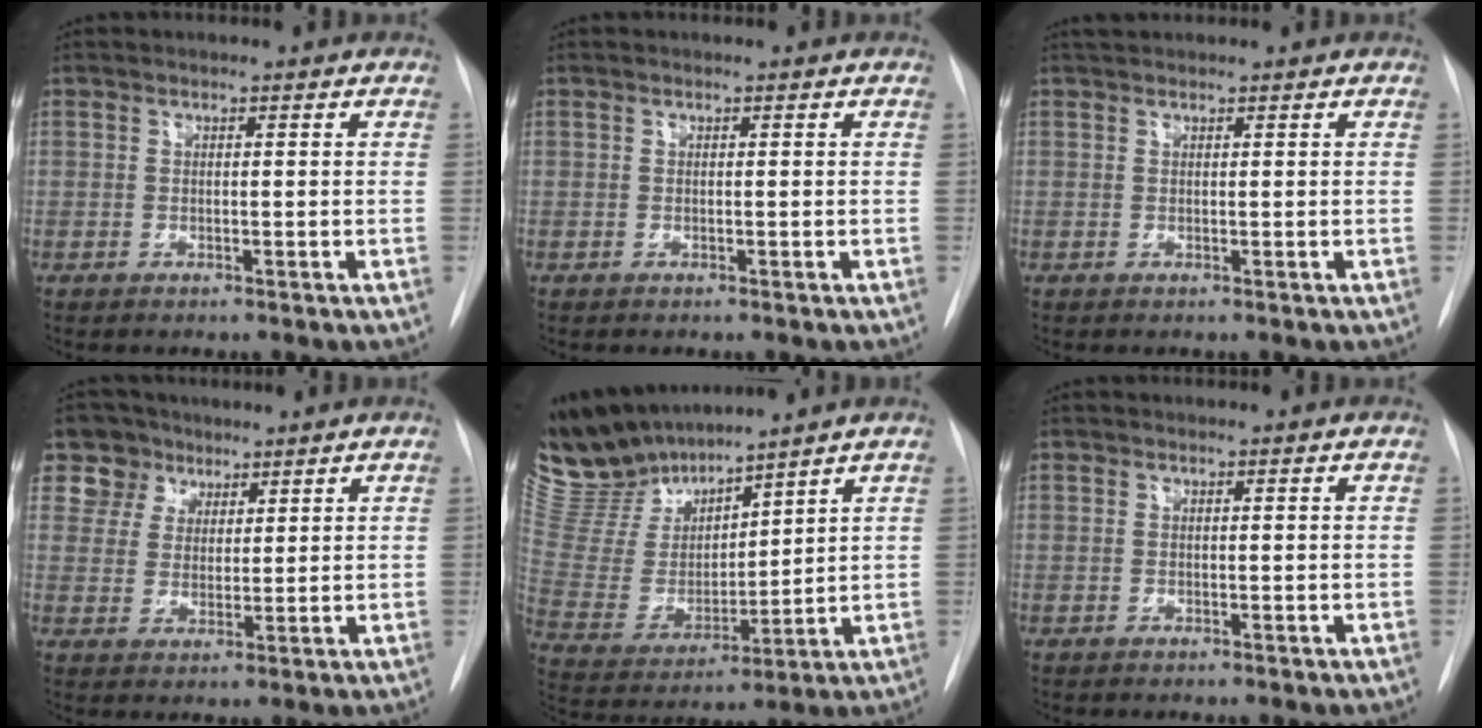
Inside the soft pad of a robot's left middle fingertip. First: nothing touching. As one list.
[{"total": 0.0}, {"total": 1.0, "force": [1.0, 0.1, -0.1], "torque": [-0.010, 0.013, 0.022]}, {"total": 7.4, "force": [4.4, 5.9, 0.4], "torque": [-0.004, 0.016, 0.084]}, {"total": 13.5, "force": [12.6, 3.6, 3.4], "torque": [-0.087, 0.000, 0.263]}, {"total": 0.0}]